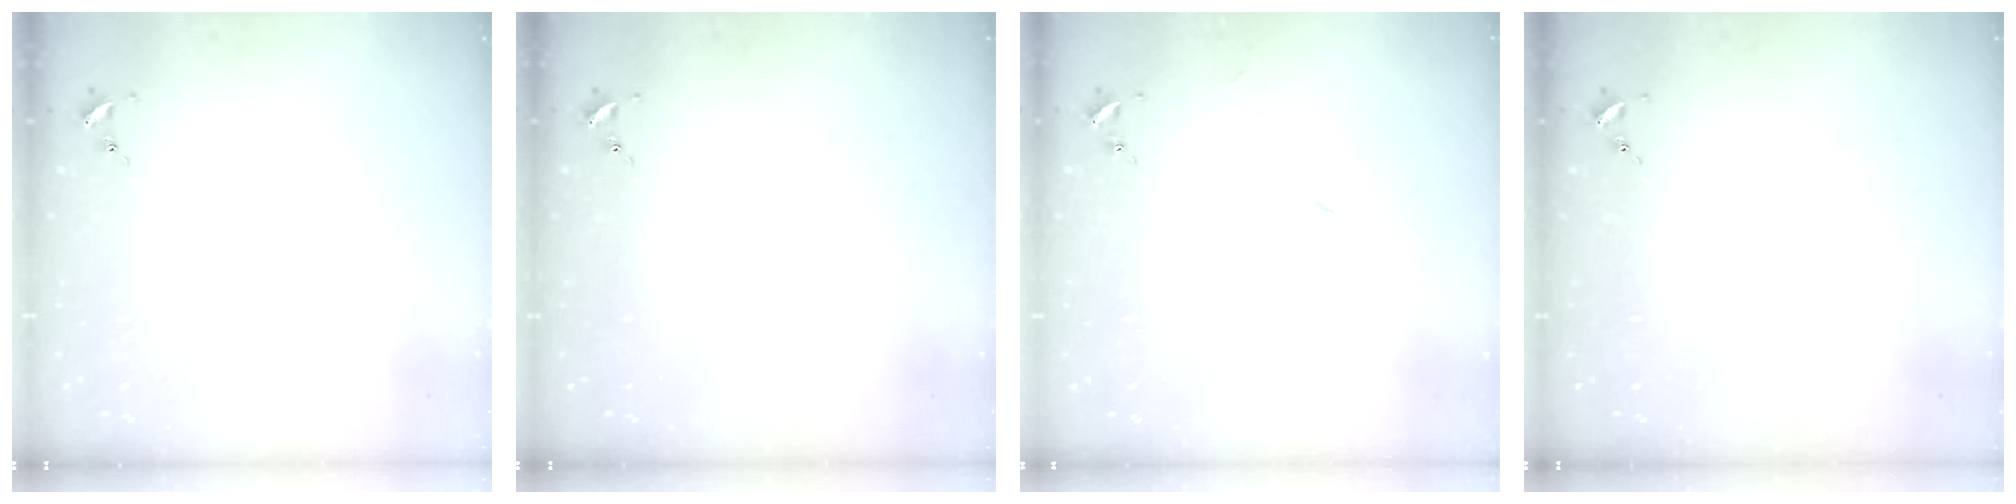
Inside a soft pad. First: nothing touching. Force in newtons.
{"total": 0.0}
{"total": 5.5, "press": 5.5, "slide": 0.6}
{"total": 0.0}